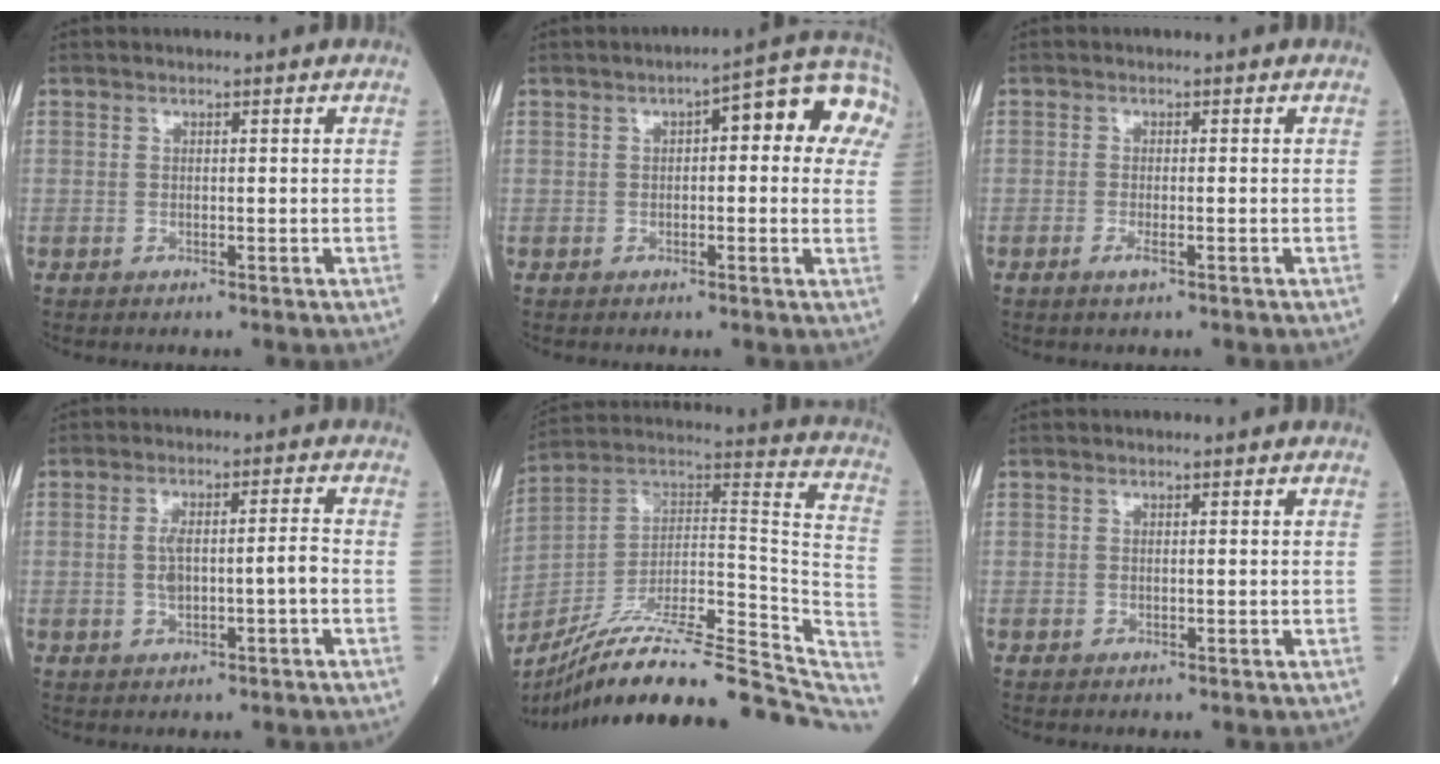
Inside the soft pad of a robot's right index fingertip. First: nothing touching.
{"total": 11.9, "force": [3.3, 3.4, 10.9], "torque": [-0.124, 0.045, 0.030]}
{"total": 1.5, "force": [-0.8, 0.2, 1.2], "torque": [-0.025, -0.002, -0.015]}
{"total": 5.3, "force": [-0.8, 1.0, 5.1], "torque": [-0.104, 0.010, -0.012]}
{"total": 30.1, "force": [-24.8, 5.6, 16.1], "torque": [-0.196, 0.011, -0.369]}
{"total": 0.0}